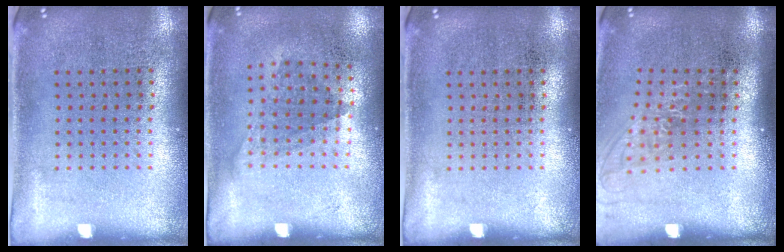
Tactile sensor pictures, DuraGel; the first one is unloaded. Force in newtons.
{"total": 1.1, "press": 0.8, "slide": 0.7}
{"total": 0.0}
{"total": 1.2, "press": 1.0, "slide": 0.7}